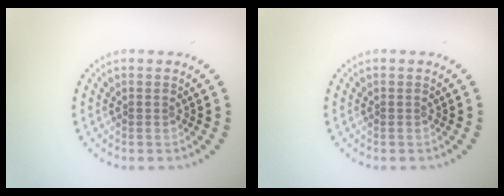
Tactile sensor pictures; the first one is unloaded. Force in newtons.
{"total": 0.0}